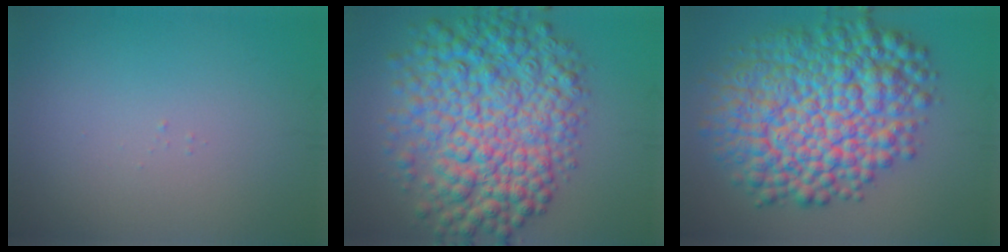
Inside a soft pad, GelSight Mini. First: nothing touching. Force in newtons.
{"total": 10.9, "press": 10.9, "slide": 0.1}
{"total": 12.5, "press": 12.5, "slide": 0.2}